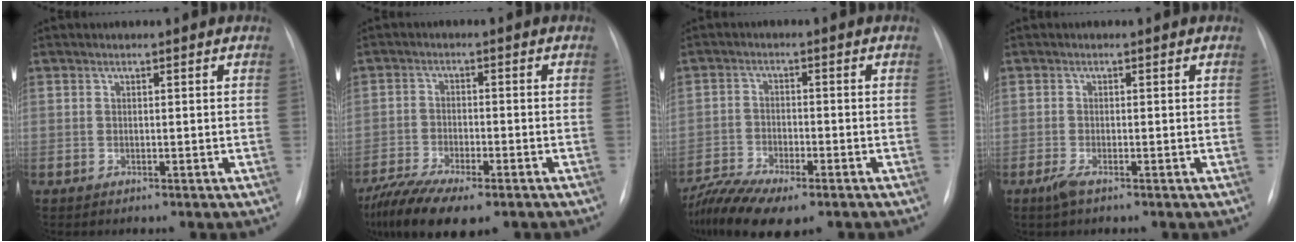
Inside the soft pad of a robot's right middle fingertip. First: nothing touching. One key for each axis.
{"total": 12.4, "fx": -9.1, "fy": 3.4, "fz": 7.6, "tx": -0.144, "ty": -0.017, "tz": -0.150}
{"total": 10.7, "fx": -8.2, "fy": 2.8, "fz": 6.3, "tx": -0.120, "ty": -0.011, "tz": -0.139}
{"total": 1.9, "fx": -1.2, "fy": 0.4, "fz": 1.4, "tx": -0.037, "ty": -0.005, "tz": -0.026}